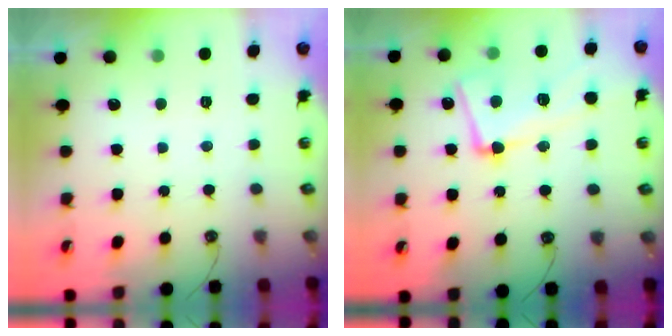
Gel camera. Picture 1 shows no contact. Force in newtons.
{"total": 9.4, "press": 9.2, "slide": 2.1}